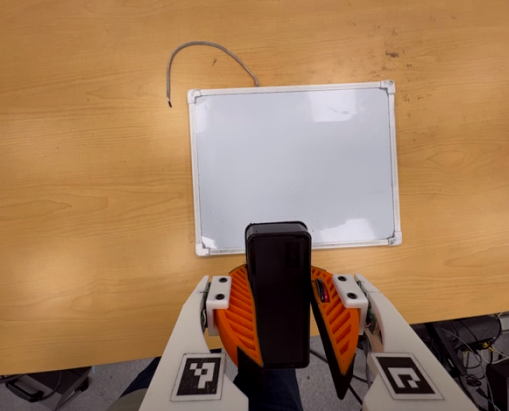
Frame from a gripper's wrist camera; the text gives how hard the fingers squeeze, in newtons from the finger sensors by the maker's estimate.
{"total": 10.7, "left": 10.7, "right": 10.7}